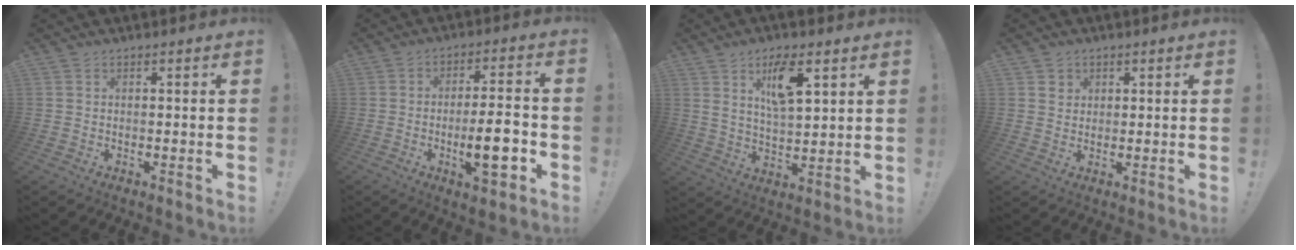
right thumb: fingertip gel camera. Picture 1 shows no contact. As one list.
[{"total": 12.4, "force": [-3.6, 2.8, 11.5], "torque": [-0.177, 0.003, -0.063]}, {"total": 11.0, "force": [5.8, 3.9, 8.5], "torque": [-0.142, -0.016, 0.099]}, {"total": 2.7, "force": [1.5, 2.2, 0.2], "torque": [0.013, -0.011, 0.023]}]